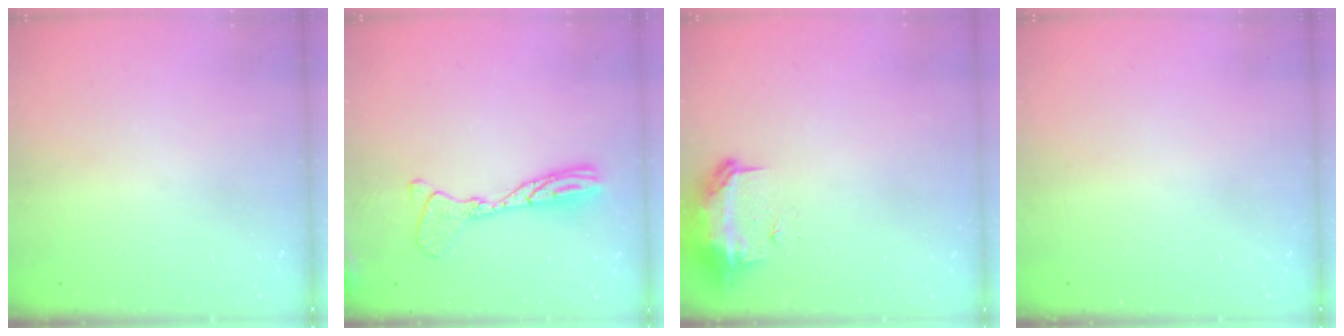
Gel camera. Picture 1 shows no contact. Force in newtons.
{"total": 13.5, "press": 13.4, "slide": 1.3}
{"total": 9.1, "press": 9.0, "slide": 0.9}
{"total": 0.0}